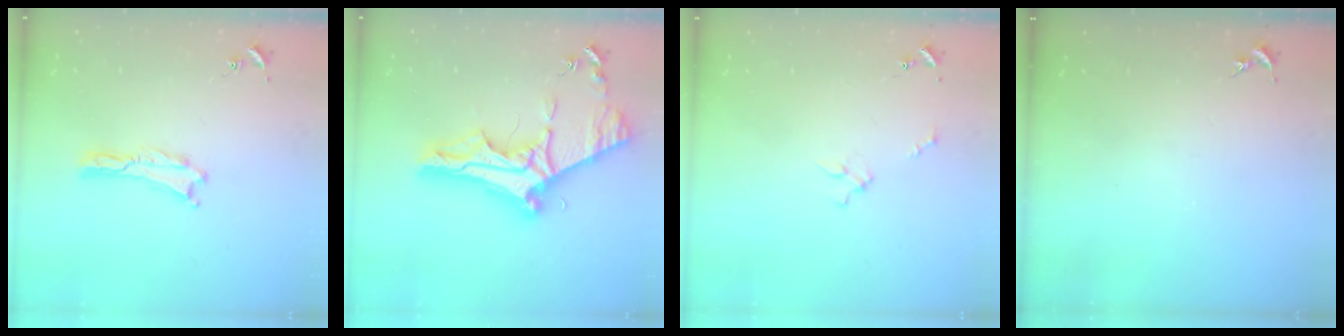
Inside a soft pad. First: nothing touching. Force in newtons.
{"total": 11.8, "press": 11.7, "slide": 1.4}
{"total": 2.0, "press": 2.0, "slide": 0.2}
{"total": 0.0}